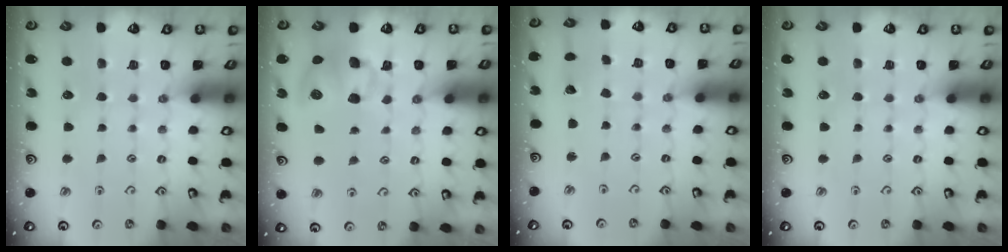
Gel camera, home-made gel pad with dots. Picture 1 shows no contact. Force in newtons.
{"total": 9.9, "press": 9.8, "slide": 1.1}
{"total": 2.0, "press": 2.0, "slide": 0.2}
{"total": 0.0}